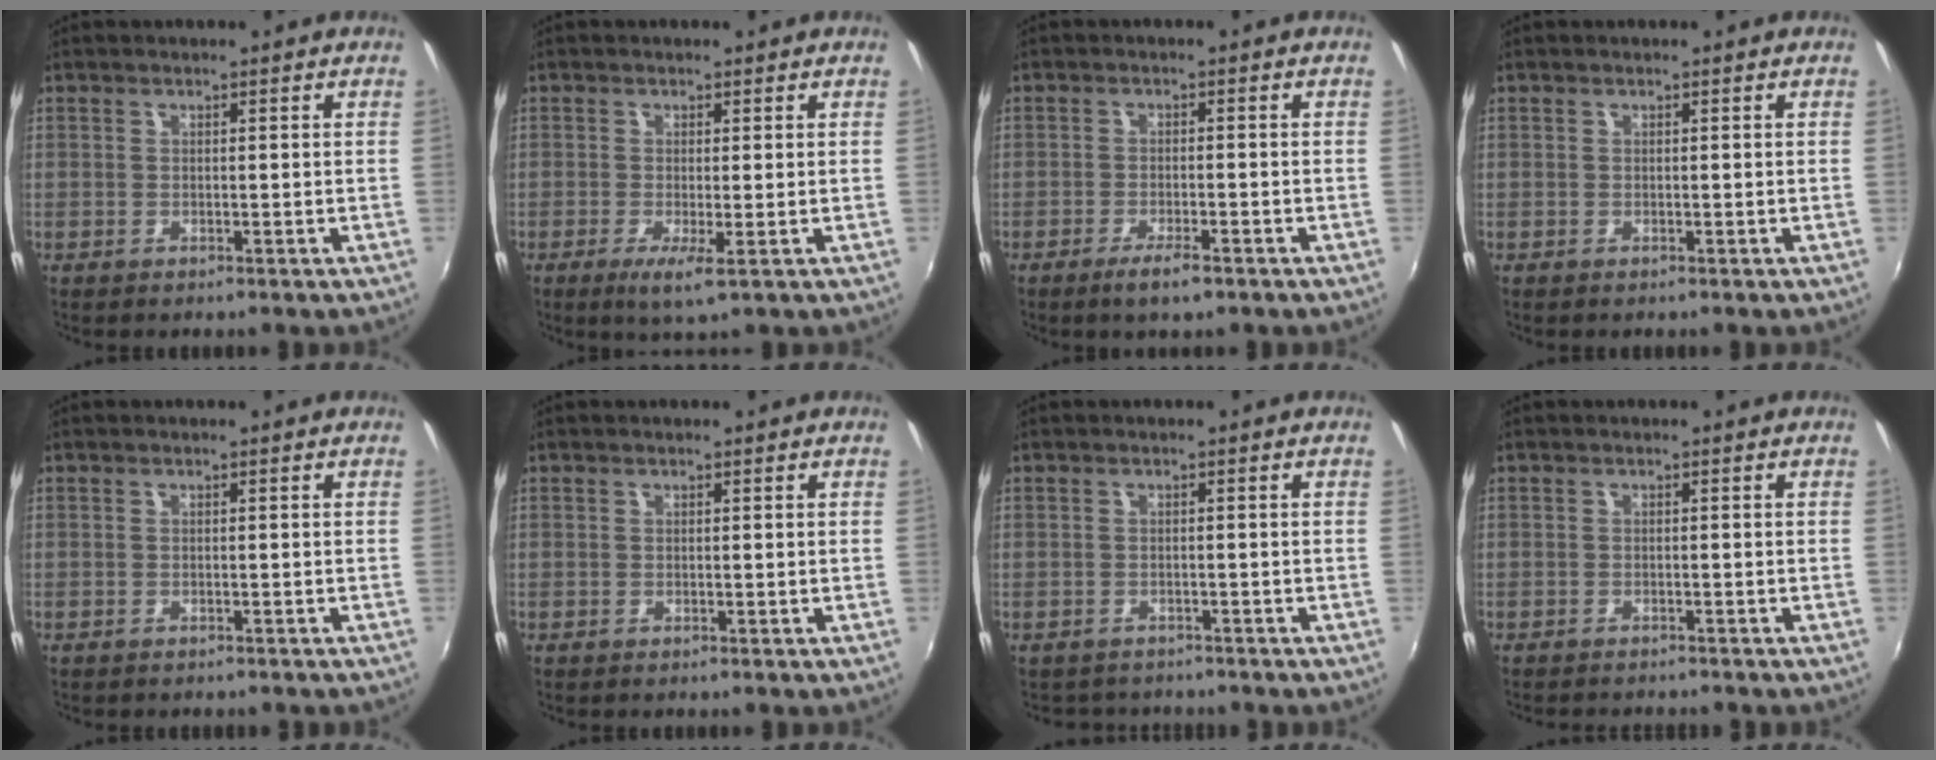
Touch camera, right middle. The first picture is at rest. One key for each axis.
{"total": 3.3, "fx": -1.1, "fy": 0.1, "fz": 3.1, "tx": -0.065, "ty": -0.015, "tz": -0.020}
{"total": 4.0, "fx": -2.7, "fy": 0.8, "fz": 2.8, "tx": -0.066, "ty": -0.010, "tz": -0.050}
{"total": 0.0}
{"total": 1.0, "fx": -0.9, "fy": 0.4, "fz": 0.2, "tx": -0.008, "ty": -0.005, "tz": -0.012}
{"total": 0.0}
{"total": 3.1, "fx": -2.8, "fy": 1.5, "fz": 0.1, "tx": -0.012, "ty": -0.009, "tz": -0.043}
{"total": 3.4, "fx": -3.2, "fy": 0.5, "fz": 1.0, "tx": -0.028, "ty": -0.014, "tz": -0.049}